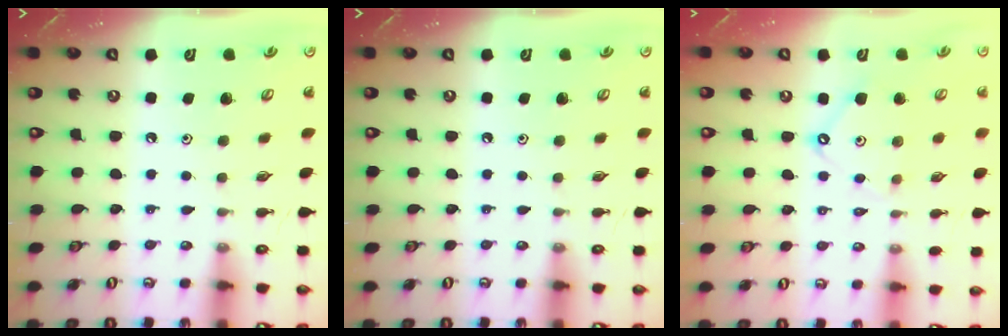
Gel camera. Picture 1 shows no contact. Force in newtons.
{"total": 0.0}
{"total": 7.4, "press": 7.3, "slide": 0.7}